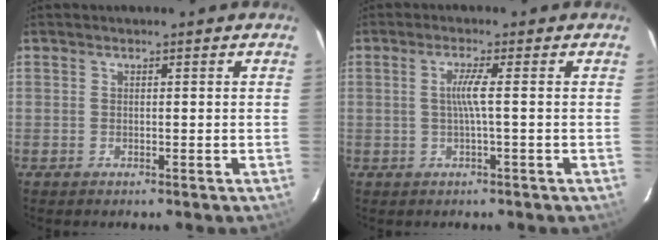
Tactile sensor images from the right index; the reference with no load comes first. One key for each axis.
{"total": 3.0, "fx": -0.3, "fy": -0.8, "fz": 2.9, "tx": -0.059, "ty": -0.002, "tz": -0.004}